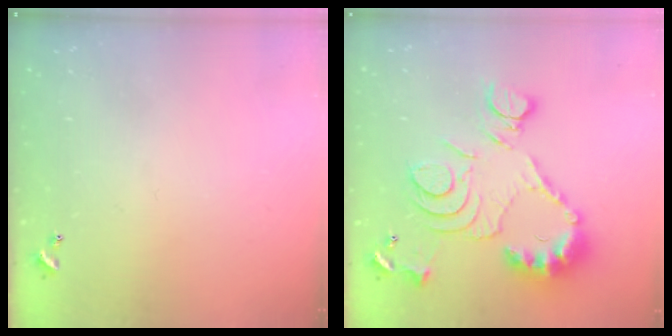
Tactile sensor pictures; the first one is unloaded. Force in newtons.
{"total": 18.8, "press": 18.7, "slide": 1.7}